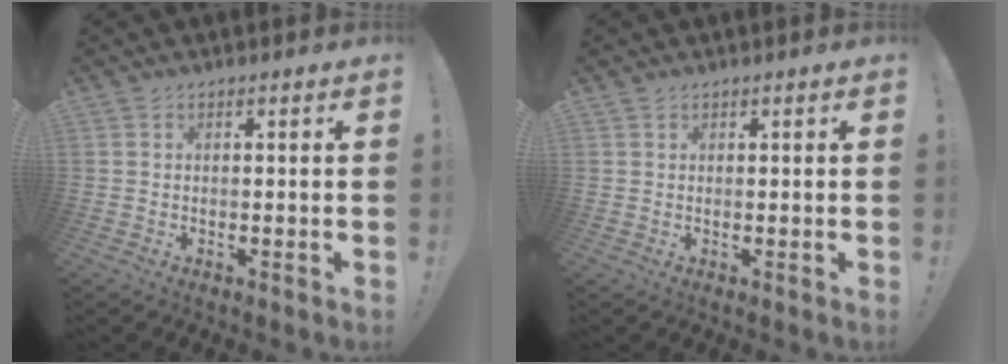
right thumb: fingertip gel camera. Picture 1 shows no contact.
{"total": 0.6, "force": [0.5, 0.3, 0.1], "torque": [0.001, -0.001, 0.010]}